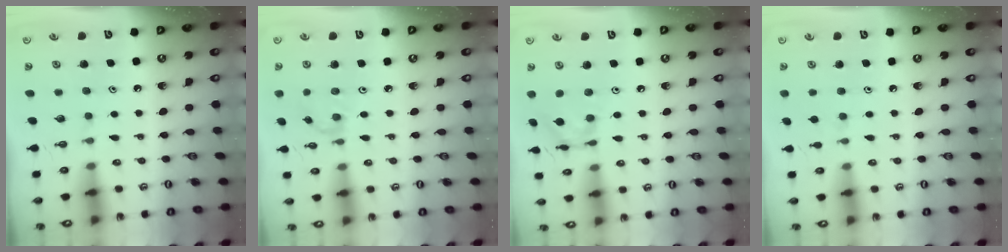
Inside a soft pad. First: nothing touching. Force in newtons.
{"total": 1.5, "press": 1.5, "slide": 0.3}
{"total": 9.8, "press": 9.7, "slide": 0.8}
{"total": 3.1, "press": 3.1, "slide": 0.6}